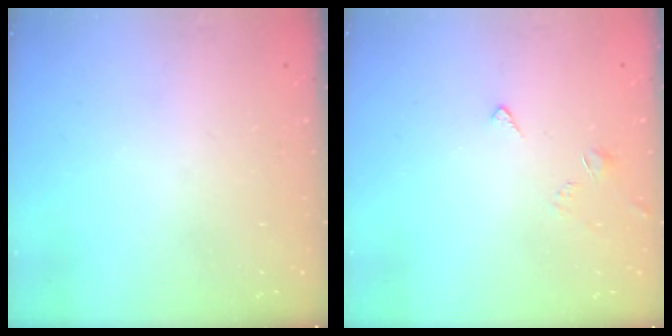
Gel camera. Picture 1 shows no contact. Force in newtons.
{"total": 2.5, "press": 2.4, "slide": 0.6}